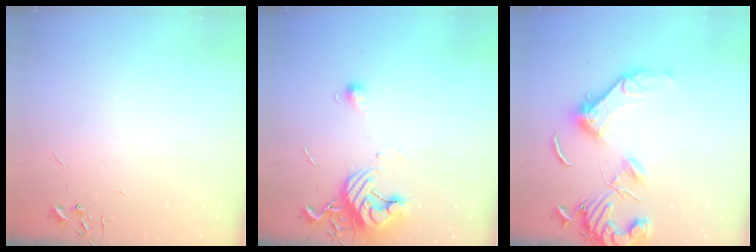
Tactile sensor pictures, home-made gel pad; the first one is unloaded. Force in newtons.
{"total": 11.4, "press": 11.3, "slide": 1.2}
{"total": 15.1, "press": 15.0, "slide": 1.8}